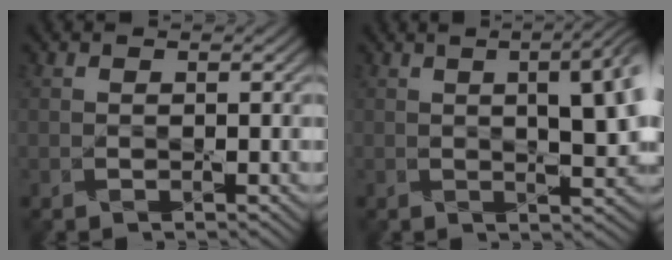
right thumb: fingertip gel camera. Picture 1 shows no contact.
{"total": 7.9, "force": [1.5, 2.7, 7.3], "torque": [-0.085, 0.016, 0.014]}